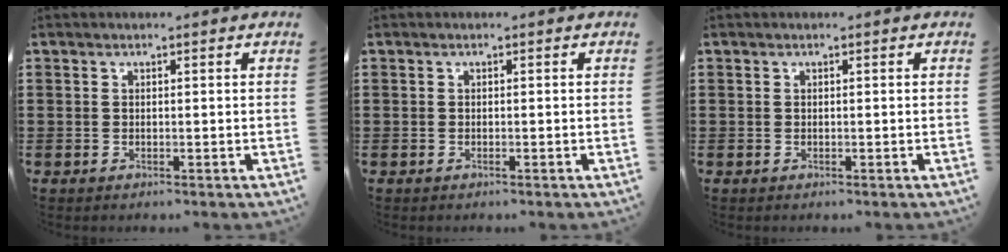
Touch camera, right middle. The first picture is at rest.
{"total": 0.0}
{"total": 0.0}